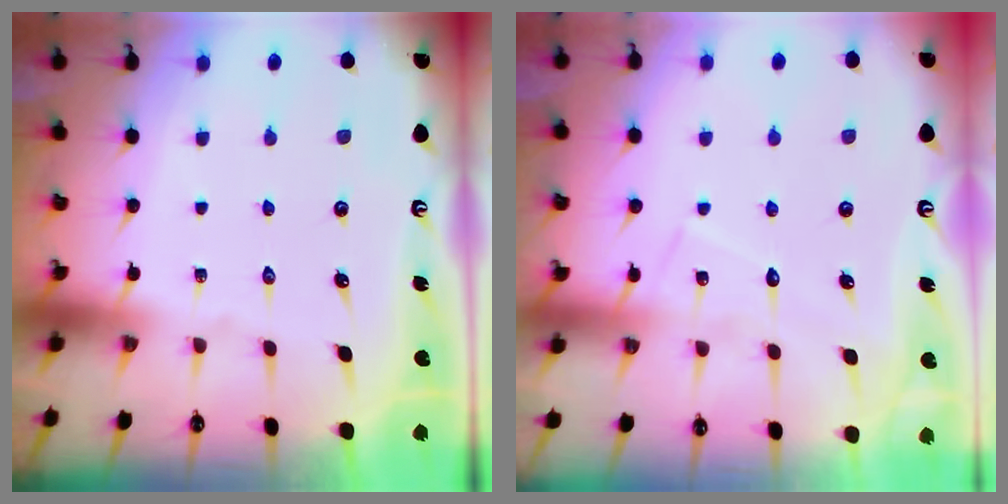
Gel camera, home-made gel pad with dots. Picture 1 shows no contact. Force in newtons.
{"total": 7.0, "press": 6.9, "slide": 0.5}